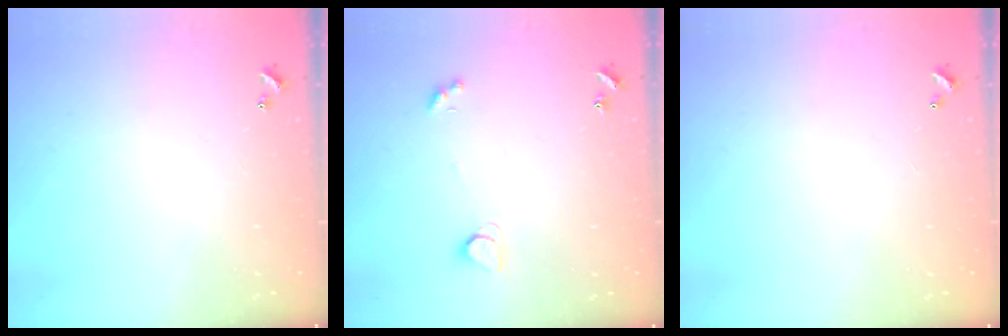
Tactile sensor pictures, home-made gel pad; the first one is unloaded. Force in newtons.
{"total": 2.6, "press": 2.6, "slide": 0.5}
{"total": 2.9, "press": 2.9, "slide": 0.1}